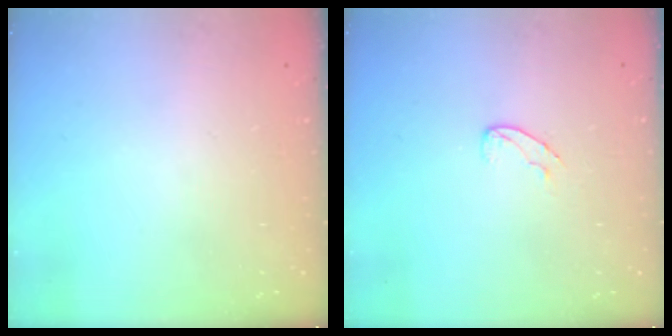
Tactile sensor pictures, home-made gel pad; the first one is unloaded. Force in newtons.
{"total": 5.1, "press": 5.1, "slide": 0.5}